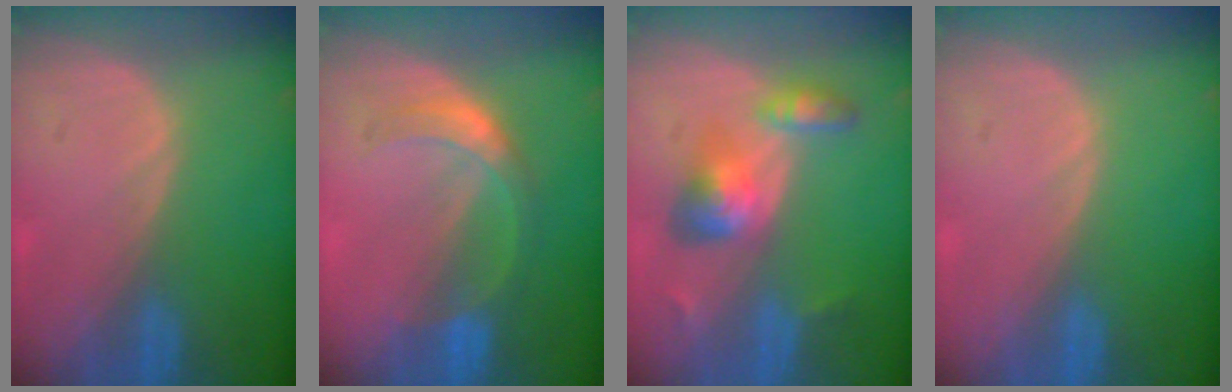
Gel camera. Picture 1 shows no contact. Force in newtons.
{"total": 5.6, "press": 5.1, "slide": 2.4}
{"total": 6.4, "press": 5.9, "slide": 2.5}
{"total": 0.0}